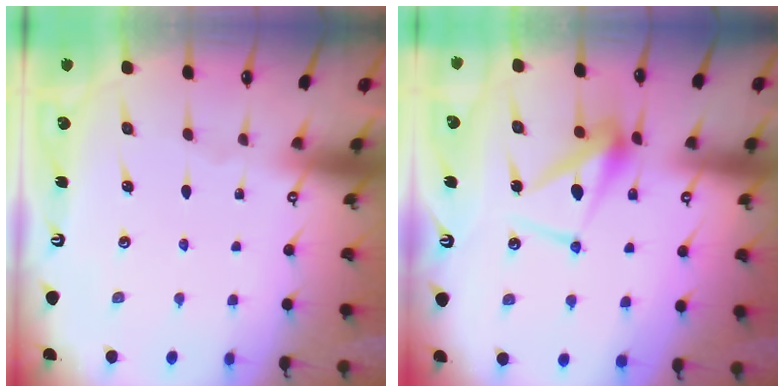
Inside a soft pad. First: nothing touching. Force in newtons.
{"total": 11.0, "press": 11.0, "slide": 0.7}